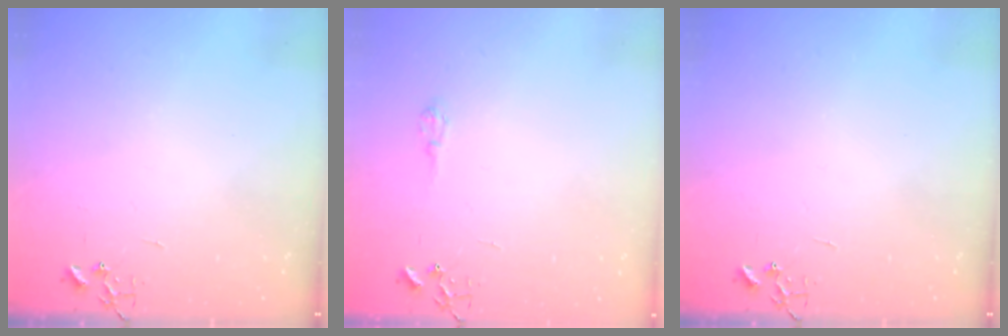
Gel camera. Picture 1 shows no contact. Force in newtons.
{"total": 6.0, "press": 5.9, "slide": 0.7}
{"total": 0.0}